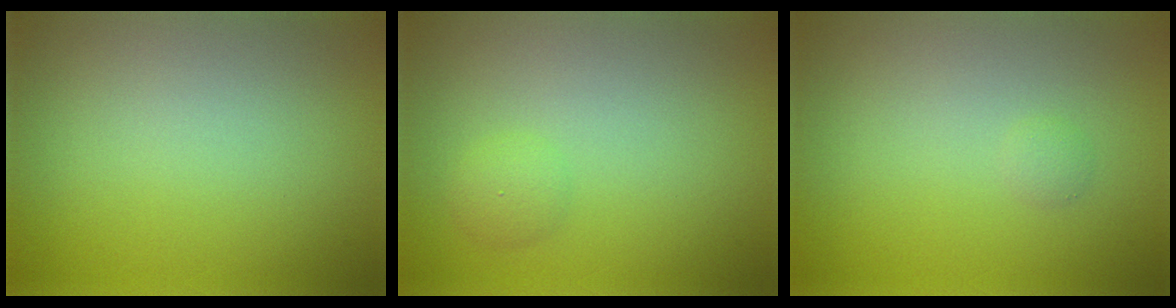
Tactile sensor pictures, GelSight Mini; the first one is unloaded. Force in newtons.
{"total": 1.4, "press": 1.4, "slide": 0.1}
{"total": 0.6, "press": 0.6, "slide": 0.1}